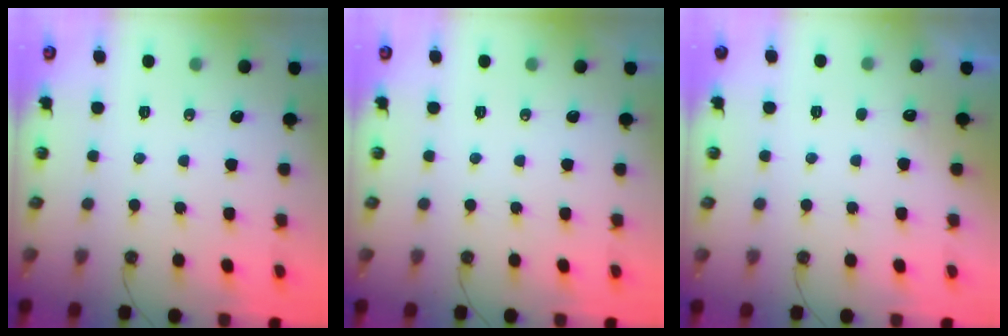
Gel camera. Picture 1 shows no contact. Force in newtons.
{"total": 0.0}
{"total": 2.6, "press": 2.4, "slide": 1.0}